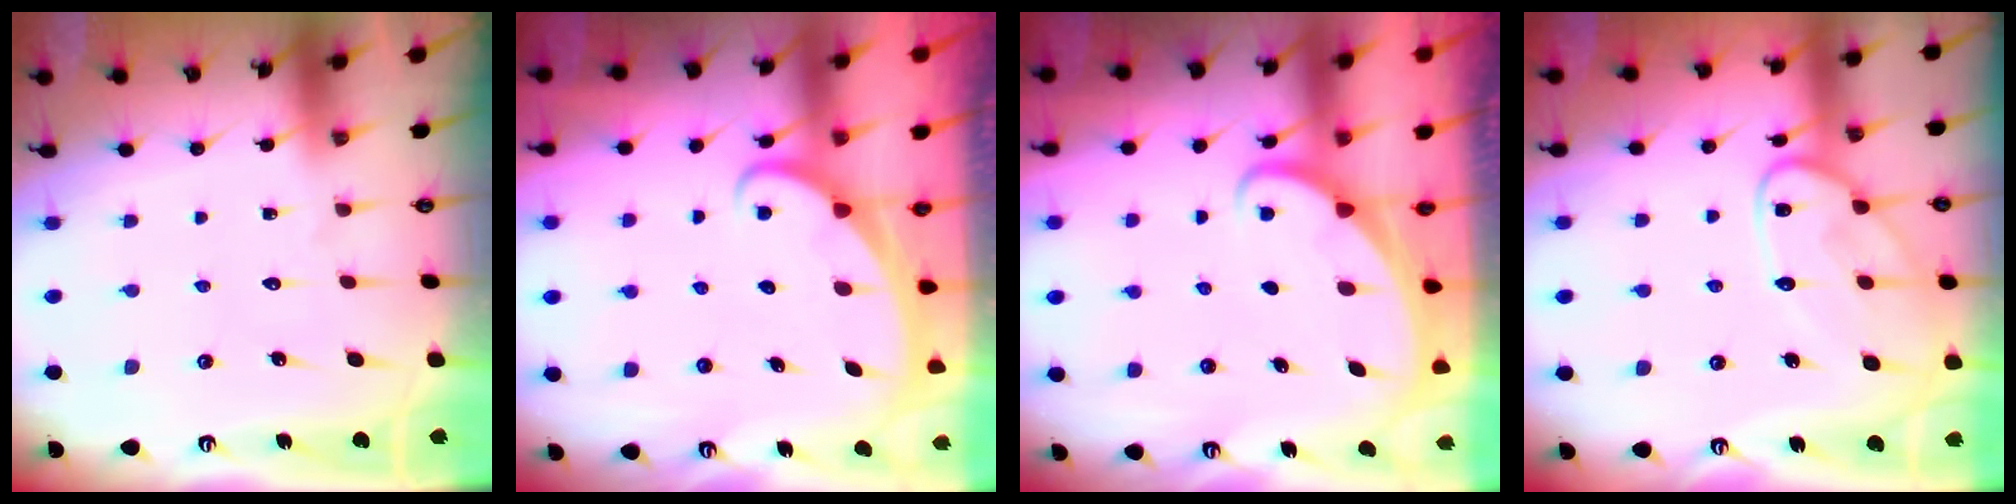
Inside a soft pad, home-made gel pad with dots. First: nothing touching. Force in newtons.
{"total": 2.0, "press": 2.0, "slide": 0.1}
{"total": 1.6, "press": 1.6, "slide": 0.0}
{"total": 13.0, "press": 13.0, "slide": 1.1}